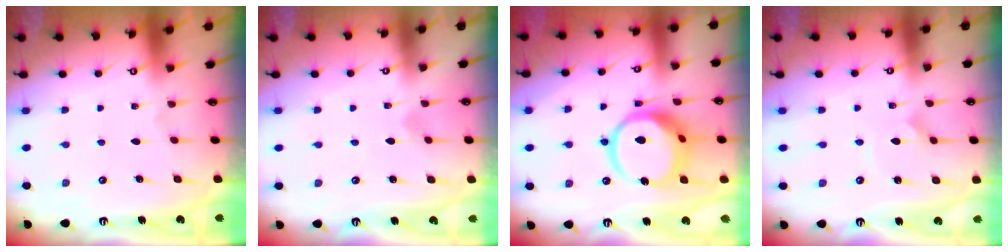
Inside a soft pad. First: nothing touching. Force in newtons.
{"total": 1.9, "press": 1.9, "slide": 0.1}
{"total": 14.3, "press": 14.2, "slide": 1.7}
{"total": 2.7, "press": 2.7, "slide": 0.1}